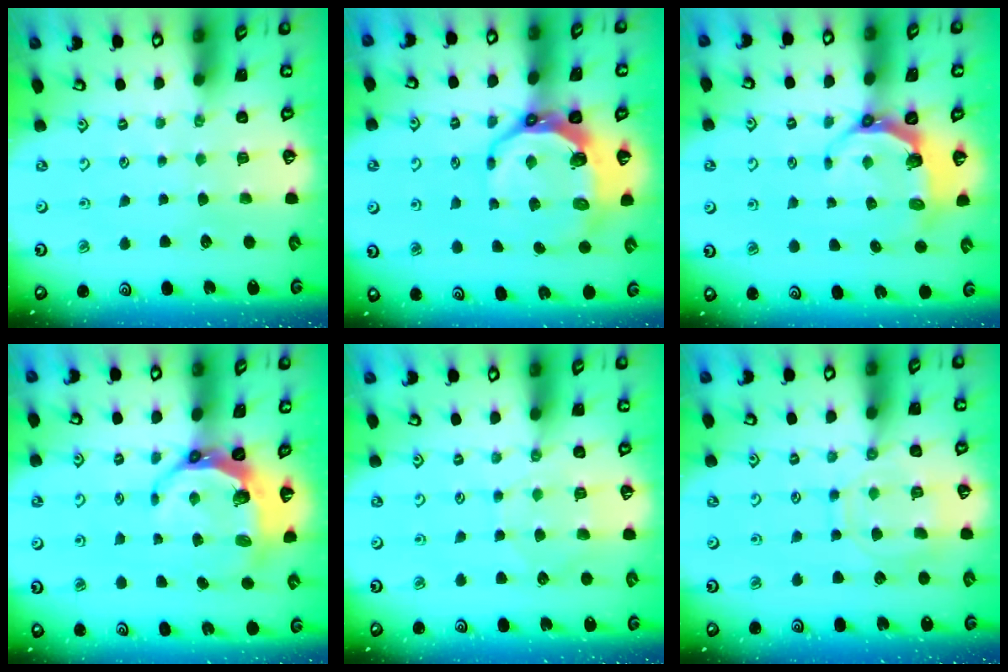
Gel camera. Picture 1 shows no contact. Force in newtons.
{"total": 11.5, "press": 10.6, "slide": 4.4}
{"total": 5.2, "press": 3.8, "slide": 3.5}
{"total": 8.1, "press": 7.0, "slide": 4.1}
{"total": 6.4, "press": 6.4, "slide": 0.7}
{"total": 10.9, "press": 10.9, "slide": 0.9}